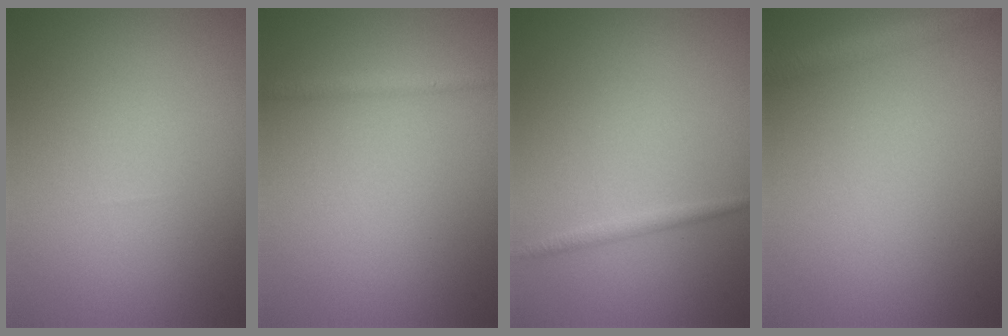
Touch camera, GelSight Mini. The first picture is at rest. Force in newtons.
{"total": 0.9, "press": 0.9, "slide": 0.1}
{"total": 0.9, "press": 0.9, "slide": 0.0}
{"total": 2.2, "press": 2.2, "slide": 0.1}